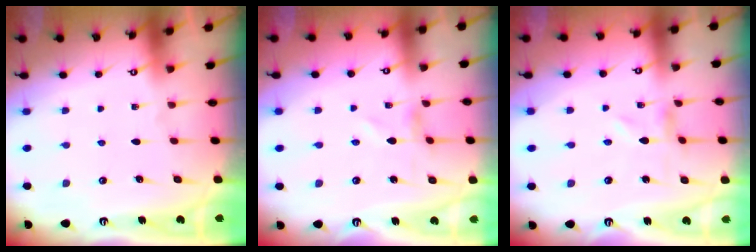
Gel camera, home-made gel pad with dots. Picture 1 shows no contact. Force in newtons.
{"total": 0.7, "press": 0.6, "slide": 0.3}
{"total": 0.0}